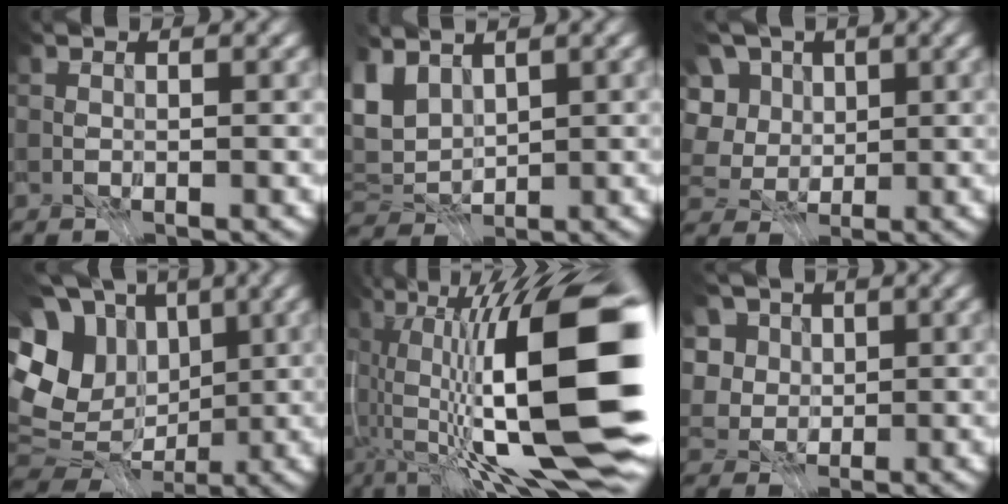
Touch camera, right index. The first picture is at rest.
{"total": 2.3, "force": [1.0, 0.4, 2.1], "torque": [-0.062, -0.001, 0.042]}
{"total": 5.1, "force": [0.6, 4.5, 2.3], "torque": [-0.075, 0.015, 0.004]}
{"total": 10.2, "force": [0.8, 8.0, 6.4], "torque": [-0.129, 0.010, 0.034]}
{"total": 15.0, "force": [-1.3, 1.0, 15.0], "torque": [-0.191, 0.001, 0.006]}
{"total": 4.9, "force": [1.8, 3.8, 2.5], "torque": [-0.063, 0.002, 0.021]}